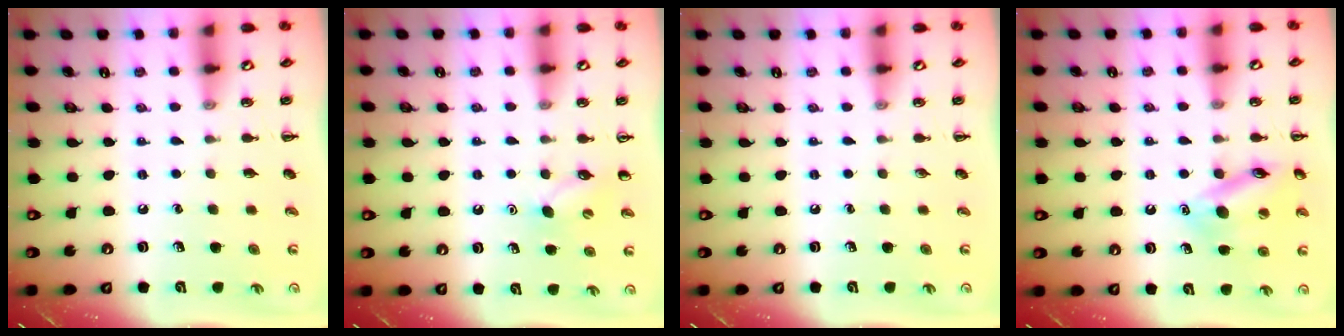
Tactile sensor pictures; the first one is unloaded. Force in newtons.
{"total": 6.1, "press": 5.8, "slide": 1.8}
{"total": 0.0}
{"total": 14.2, "press": 14.2, "slide": 1.4}